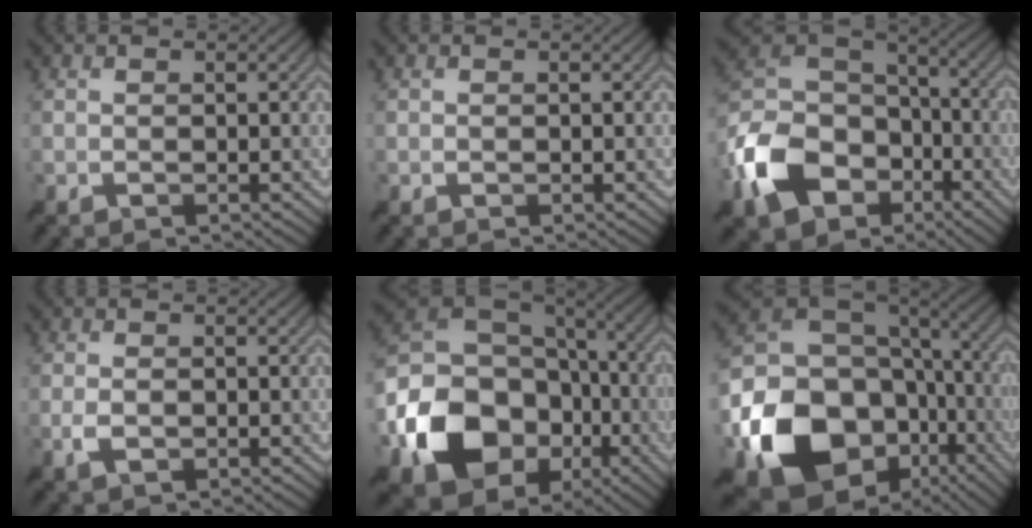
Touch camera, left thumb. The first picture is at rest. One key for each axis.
{"total": 0.0}
{"total": 15.4, "fx": -7.1, "fy": 10.7, "fz": 8.5, "tx": -0.217, "ty": -0.032, "tz": -0.145}
{"total": 2.4, "fx": -0.6, "fy": 1.2, "fz": 2.0, "tx": -0.043, "ty": -0.003, "tz": -0.010}
{"total": 18.3, "fx": -6.9, "fy": 13.8, "fz": 9.9, "tx": -0.243, "ty": -0.047, "tz": -0.119}
{"total": 20.7, "fx": -7.5, "fy": 15.7, "fz": 11.3, "tx": -0.282, "ty": -0.057, "tz": -0.120}